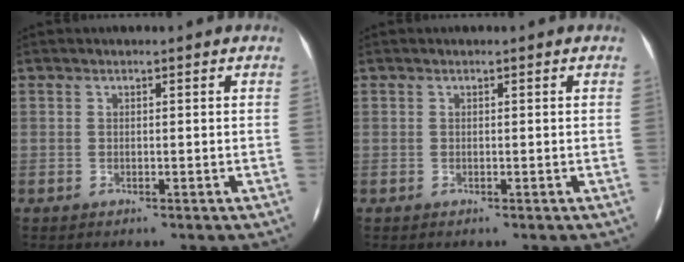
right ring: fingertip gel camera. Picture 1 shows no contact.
{"total": 0.0}